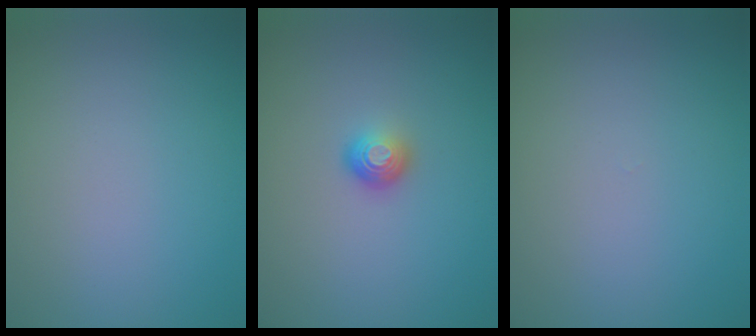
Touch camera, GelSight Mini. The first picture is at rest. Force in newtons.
{"total": 1.6, "press": 1.1, "slide": 1.2}
{"total": 0.0}